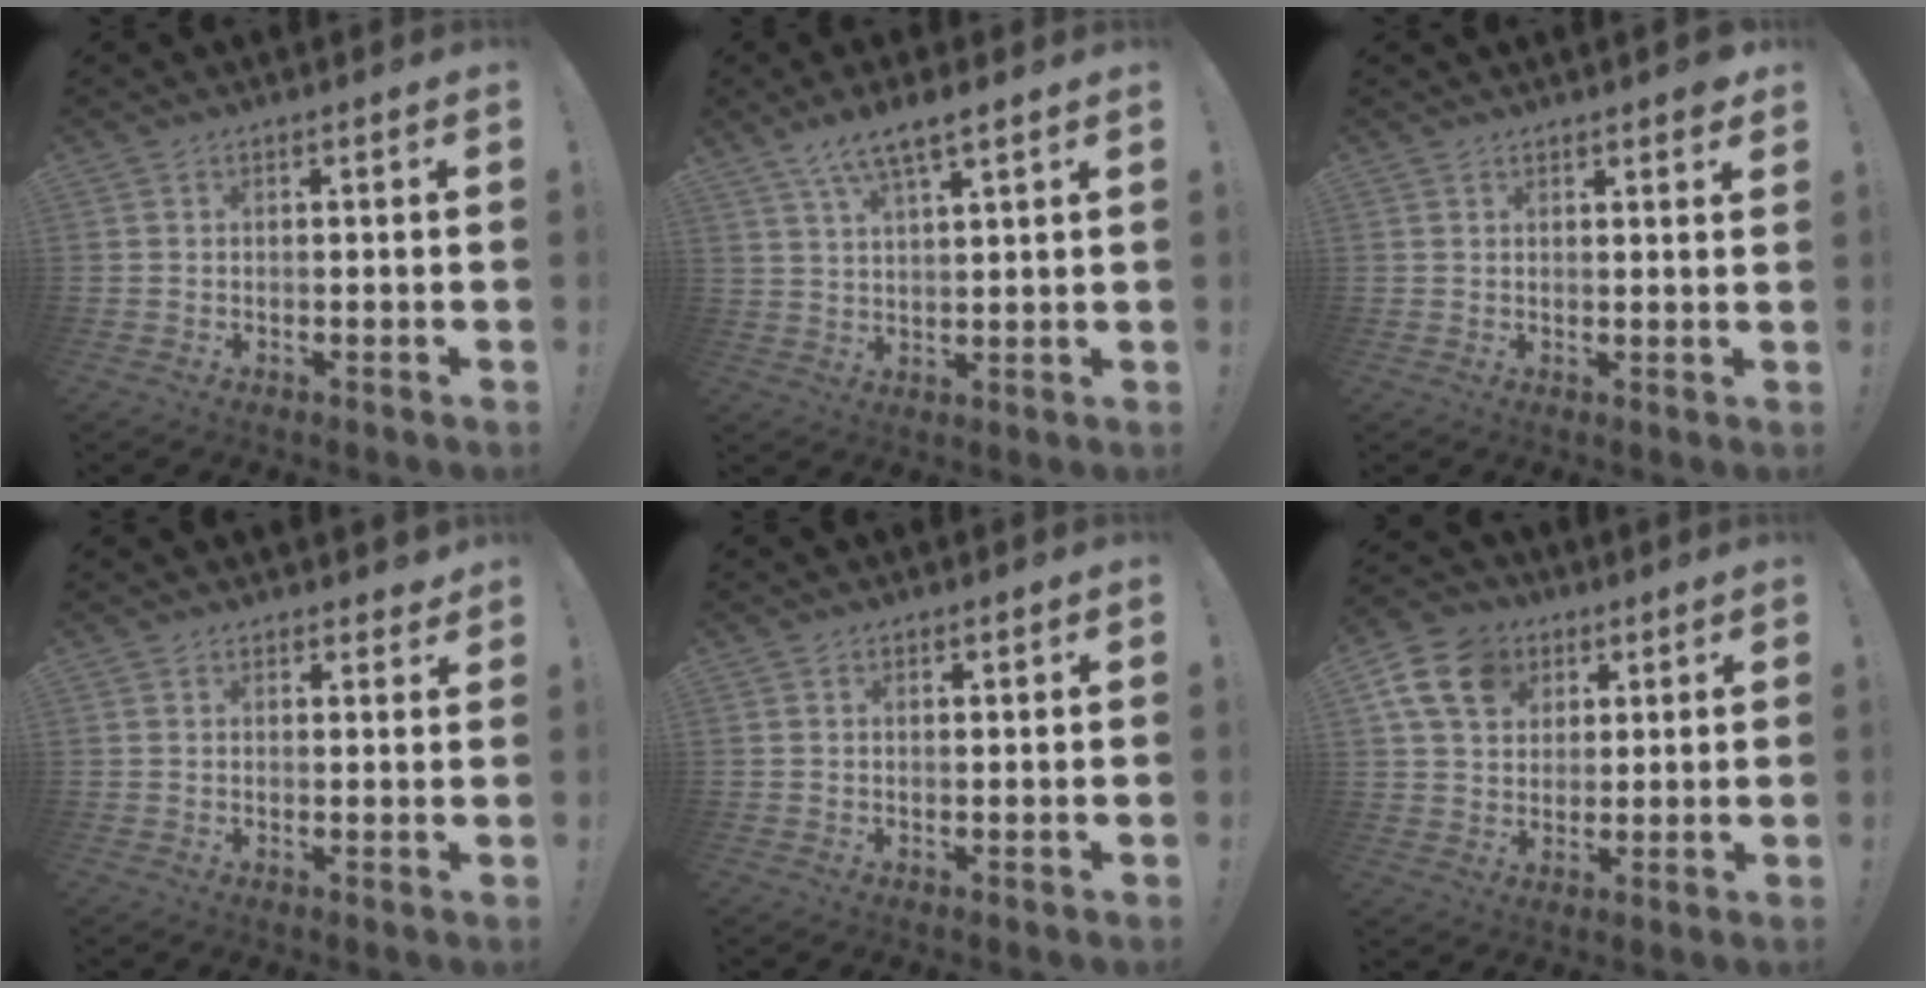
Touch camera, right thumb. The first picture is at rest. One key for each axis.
{"total": 6.8, "fx": 5.1, "fy": 1.1, "fz": 4.4, "tx": -0.078, "ty": -0.025, "tz": 0.089}
{"total": 2.3, "fx": 2.0, "fy": 0.8, "fz": 0.7, "tx": 0.005, "ty": -0.017, "tz": 0.035}
{"total": 2.7, "fx": 2.1, "fy": 1.7, "fz": 0.6, "tx": 0.006, "ty": -0.013, "tz": 0.035}
{"total": 0.9, "fx": 0.7, "fy": 0.3, "fz": 0.4, "tx": 0.002, "ty": -0.003, "tz": 0.011}
{"total": 14.1, "fx": 5.8, "fy": 11.0, "fz": 6.7, "tx": -0.102, "ty": -0.018, "tz": 0.117}